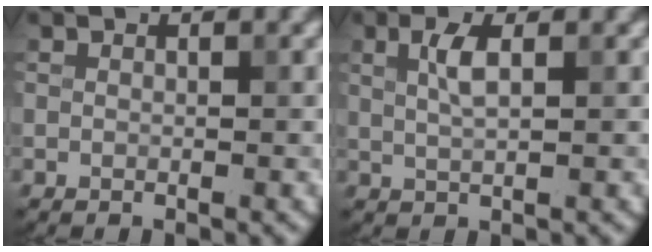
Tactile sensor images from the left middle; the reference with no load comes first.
{"total": 2.2, "force": [0.8, 0.6, 2.0], "torque": [-0.040, 0.003, 0.015]}